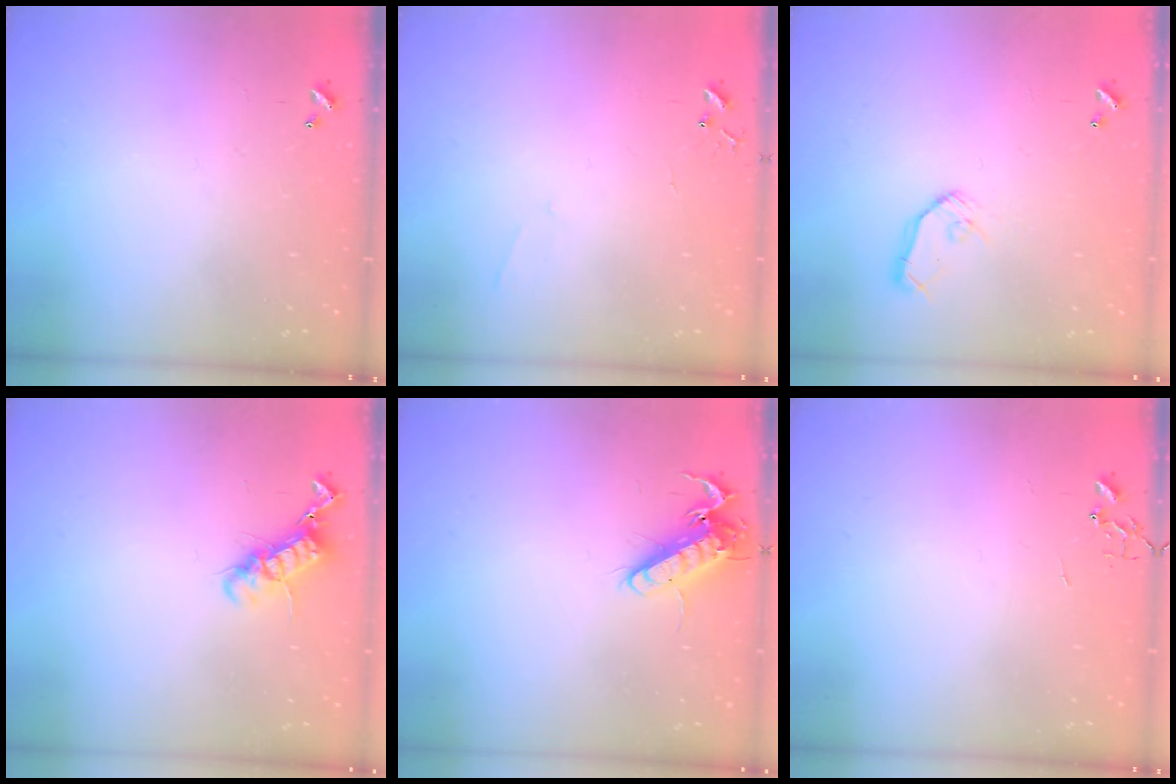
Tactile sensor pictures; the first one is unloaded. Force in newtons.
{"total": 3.8, "press": 3.7, "slide": 0.6}
{"total": 8.0, "press": 8.0, "slide": 0.4}
{"total": 12.0, "press": 11.9, "slide": 0.7}
{"total": 13.5, "press": 13.3, "slide": 1.9}
{"total": 0.0}